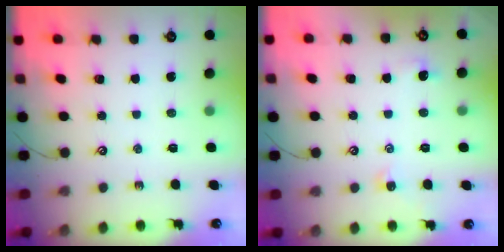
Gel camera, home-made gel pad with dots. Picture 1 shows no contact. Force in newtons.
{"total": 1.0, "press": 0.9, "slide": 0.5}